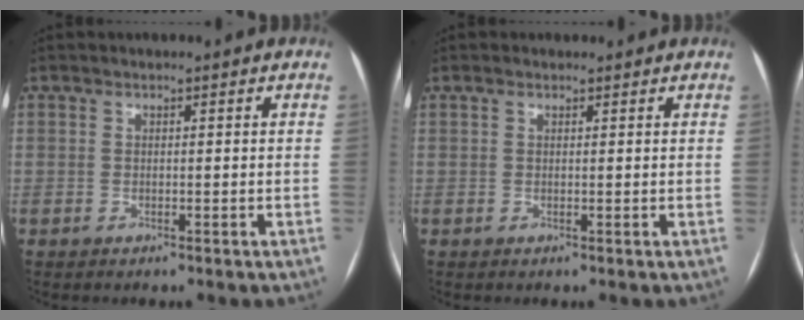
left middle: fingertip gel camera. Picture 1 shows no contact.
{"total": 1.0, "force": [0.8, 0.6, 0.4], "torque": [-0.015, 0.017, 0.012]}